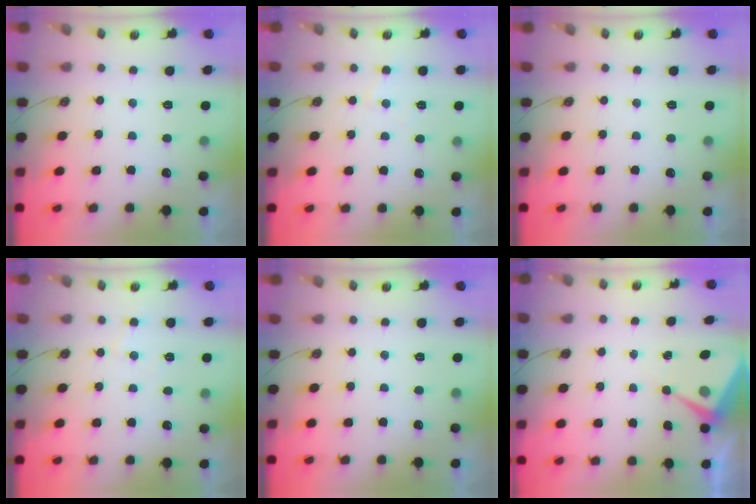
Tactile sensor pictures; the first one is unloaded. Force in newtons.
{"total": 3.7, "press": 3.7, "slide": 0.5}
{"total": 0.0}
{"total": 3.5, "press": 3.5, "slide": 0.5}
{"total": 0.0}
{"total": 7.2, "press": 7.2, "slide": 0.4}